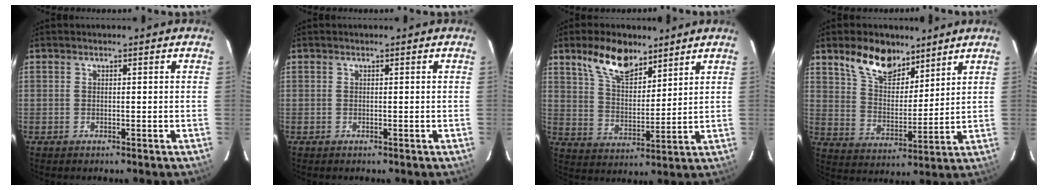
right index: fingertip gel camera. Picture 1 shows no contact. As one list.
[{"total": 0.0}, {"total": 11.1, "force": [7.8, 5.0, 6.1], "torque": [-0.107, 0.008, 0.146]}, {"total": 11.8, "force": [8.4, 5.9, 5.9], "torque": [-0.105, 0.012, 0.156]}]